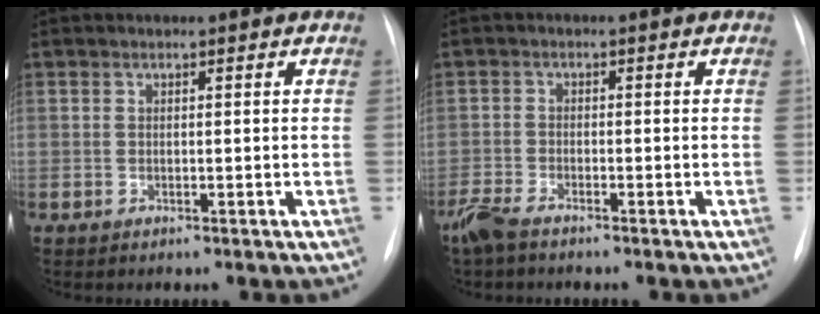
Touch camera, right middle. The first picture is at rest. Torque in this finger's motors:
{"motor_torque": [0.27, -0.26, 0.23, 0.08]}